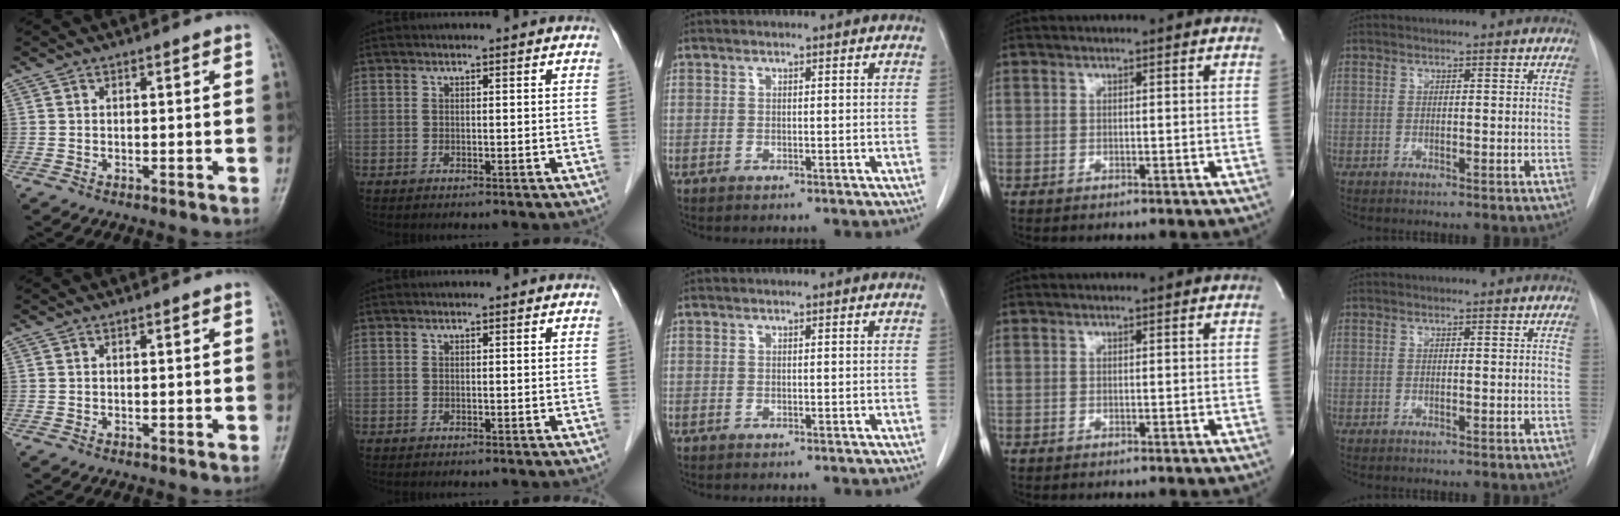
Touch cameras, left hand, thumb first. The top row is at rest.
{}